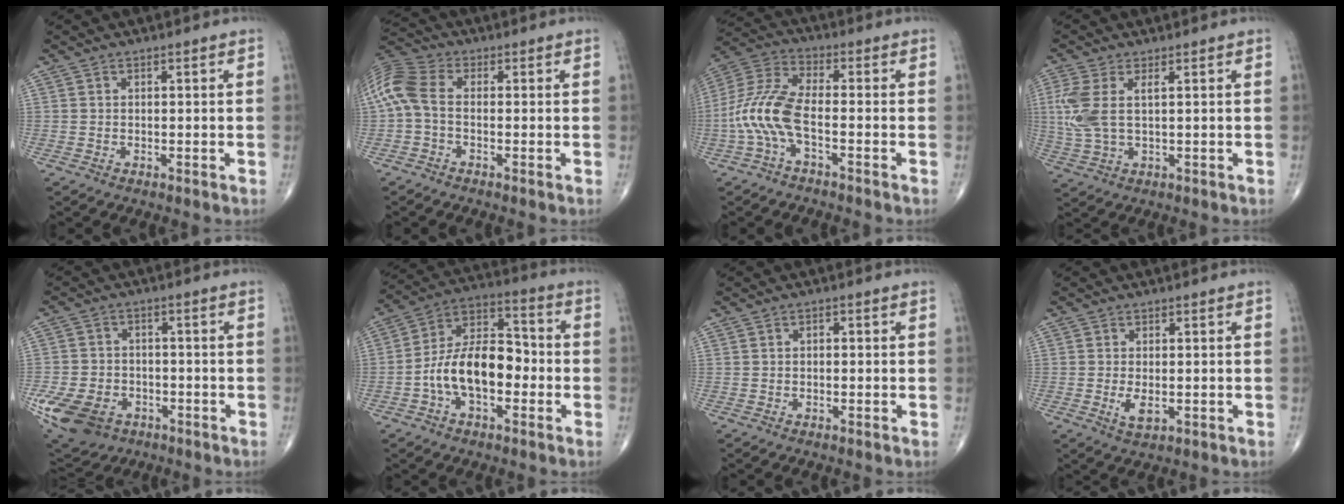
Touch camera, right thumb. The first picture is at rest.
{"total": 8.5, "force": [-0.5, 5.0, 6.9], "torque": [-0.161, 0.023, -0.022]}
{"total": 10.7, "force": [-3.0, 3.9, 9.4], "torque": [-0.220, 0.033, -0.068]}
{"total": 7.4, "force": [1.4, 3.3, 6.5], "torque": [-0.182, 0.001, 0.035]}
{"total": 14.0, "force": [-6.1, 10.0, 7.6], "torque": [-0.155, 0.014, -0.097]}
{"total": 14.6, "force": [-3.3, 8.1, 11.6], "torque": [-0.193, 0.046, -0.066]}
{"total": 0.8, "force": [-0.1, 0.5, 0.6], "torque": [-0.004, 0.003, -0.006]}
{"total": 3.0, "force": [-0.6, 1.5, 2.6], "torque": [-0.049, -0.007, -0.008]}